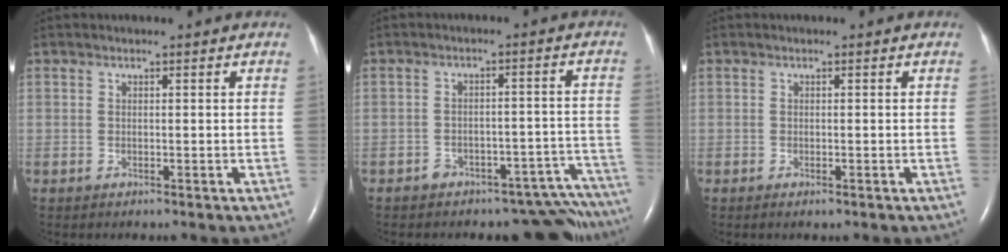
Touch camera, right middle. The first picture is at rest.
{"total": 12.3, "force": [-11.5, 4.2, 0.9], "torque": [0.019, 0.055, -0.135]}
{"total": 0.8, "force": [-0.5, 0.2, 0.6], "torque": [-0.011, -0.002, -0.004]}